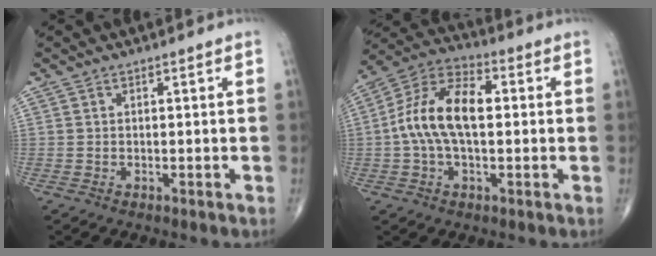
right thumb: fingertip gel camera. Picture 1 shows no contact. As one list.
[{"total": 13.8, "force": [0.6, 7.3, 11.7], "torque": [-0.224, 0.036, 0.001]}]